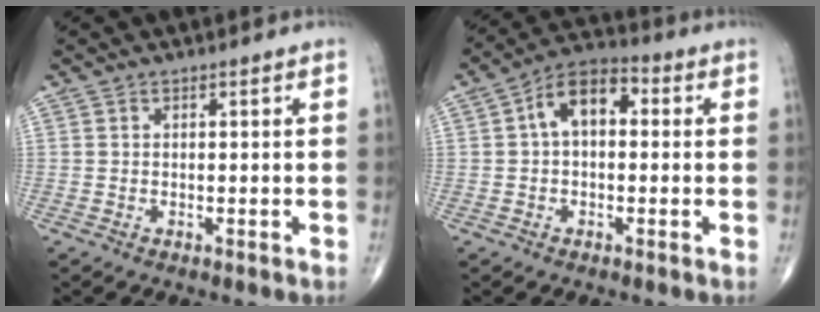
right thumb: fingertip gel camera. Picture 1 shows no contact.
{"total": 8.9, "force": [1.1, 5.5, 6.9], "torque": [-0.102, 0.031, 0.007]}